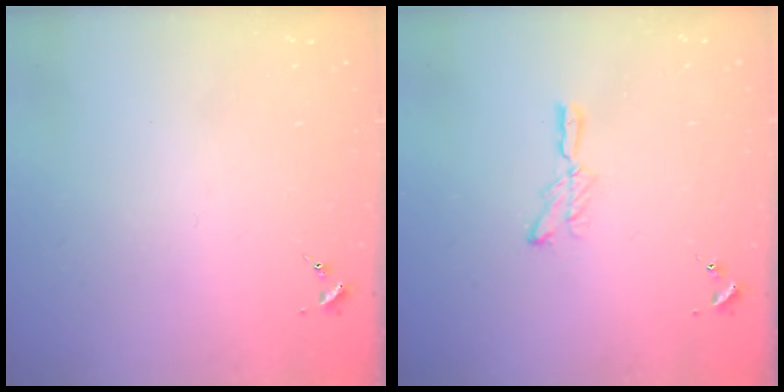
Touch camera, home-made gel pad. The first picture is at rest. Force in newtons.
{"total": 5.5, "press": 5.5, "slide": 0.5}